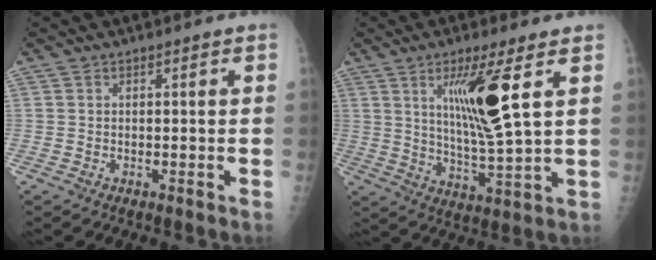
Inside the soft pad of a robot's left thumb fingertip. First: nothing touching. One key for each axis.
{"total": 14.1, "fx": 5.1, "fy": 1.7, "fz": 13.0, "tx": -0.242, "ty": -0.043, "tz": 0.098}